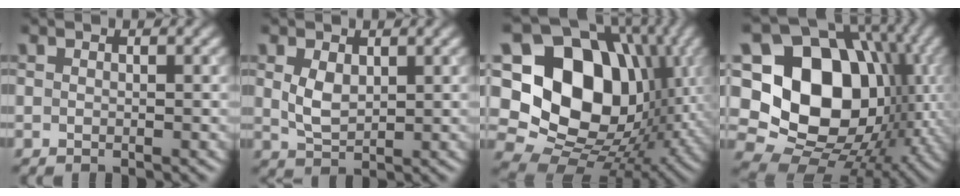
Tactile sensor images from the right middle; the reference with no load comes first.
{"total": 2.7, "force": [0.7, 1.6, 2.0], "torque": [-0.049, -0.002, 0.020]}
{"total": 17.9, "force": [3.3, 14.1, 10.6], "torque": [-0.192, 0.012, 0.064]}
{"total": 18.8, "force": [1.1, 14.8, 11.5], "torque": [-0.180, 0.000, 0.022]}